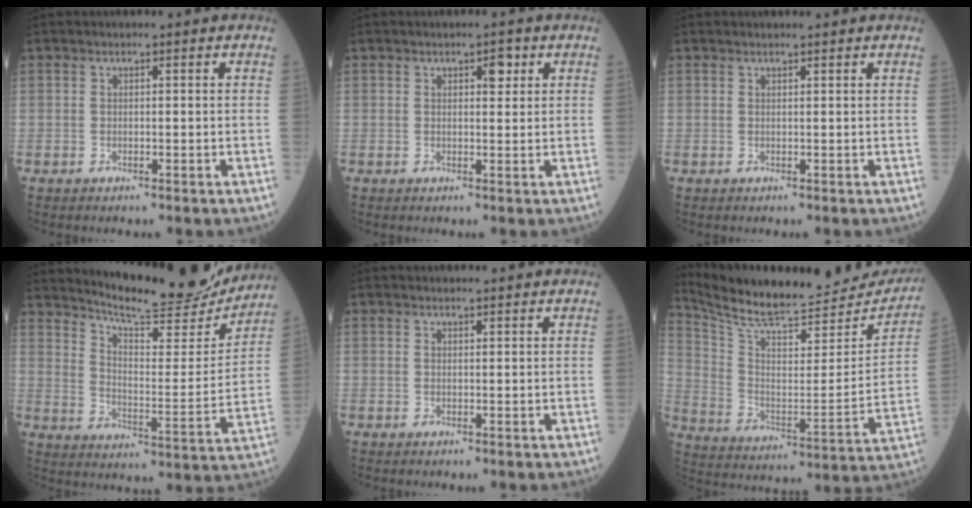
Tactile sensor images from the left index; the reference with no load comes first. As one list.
[{"total": 2.0, "force": [1.1, 0.7, 1.5], "torque": [-0.023, 0.002, 0.014]}, {"total": 1.9, "force": [1.9, 0.0, 0.5], "torque": [-0.010, 0.010, 0.026]}, {"total": 20.8, "force": [19.5, 2.3, 7.0], "torque": [-0.113, -0.046, 0.265]}, {"total": 4.2, "force": [4.1, 0.3, 1.0], "torque": [-0.017, 0.018, 0.048]}, {"total": 26.0, "force": [24.2, 4.5, 8.6], "torque": [-0.148, -0.067, 0.342]}]